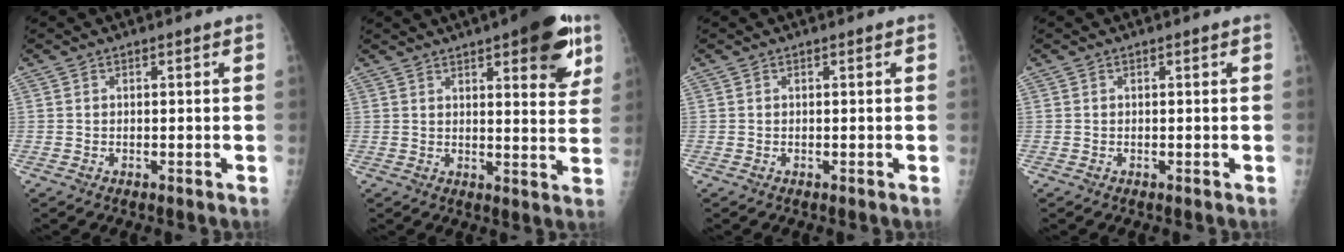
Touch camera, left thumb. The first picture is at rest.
{"total": 14.7, "force": [7.8, 4.6, 11.6], "torque": [-0.117, -0.028, 0.098]}
{"total": 0.0}
{"total": 0.0}